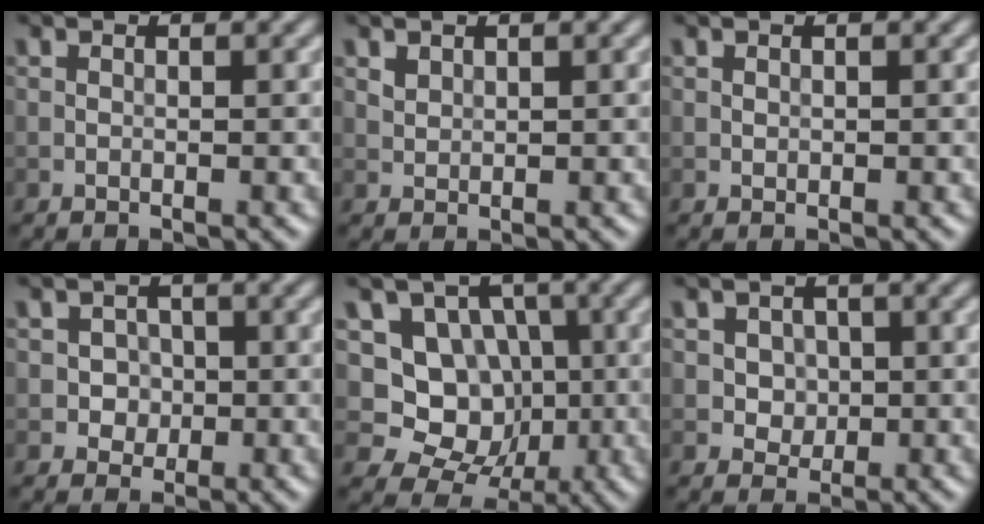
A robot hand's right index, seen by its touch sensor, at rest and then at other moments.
{"total": 1.0, "force": [0.7, 0.6, 0.4], "torque": [-0.010, 0.000, 0.018]}
{"total": 0.0}
{"total": 1.9, "force": [-0.2, 1.8, 0.6], "torque": [0.010, -0.001, -0.008]}
{"total": 8.4, "force": [-0.1, 7.7, 3.4], "torque": [-0.046, 0.006, -0.027]}
{"total": 2.3, "force": [0.4, 2.0, 1.0], "torque": [-0.014, -0.001, 0.011]}